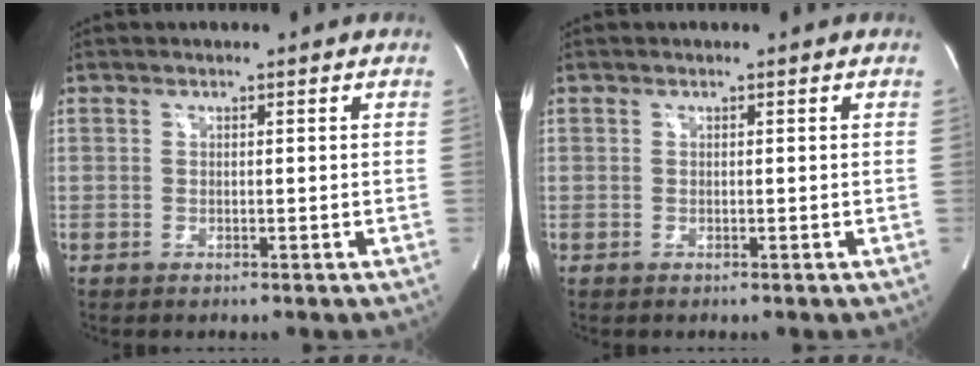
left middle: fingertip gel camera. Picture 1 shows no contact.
{"total": 0.0}